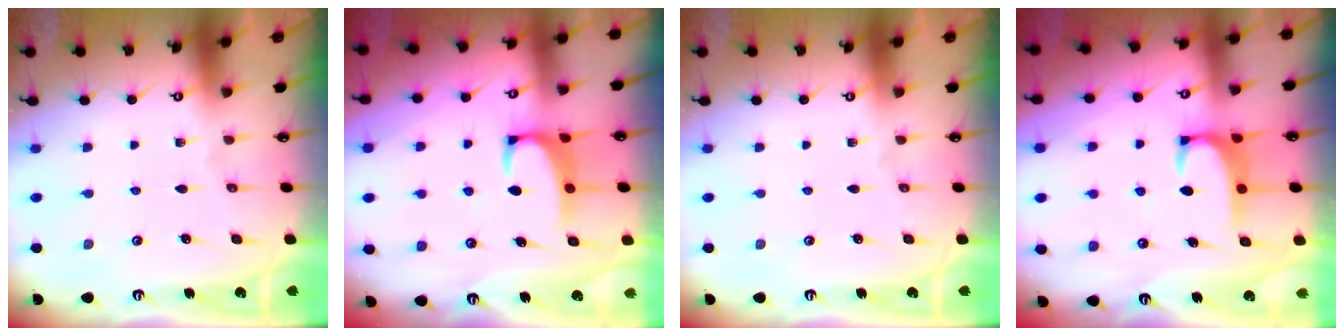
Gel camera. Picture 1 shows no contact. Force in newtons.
{"total": 3.3, "press": 3.2, "slide": 0.9}
{"total": 0.0}
{"total": 2.4, "press": 2.3, "slide": 0.7}